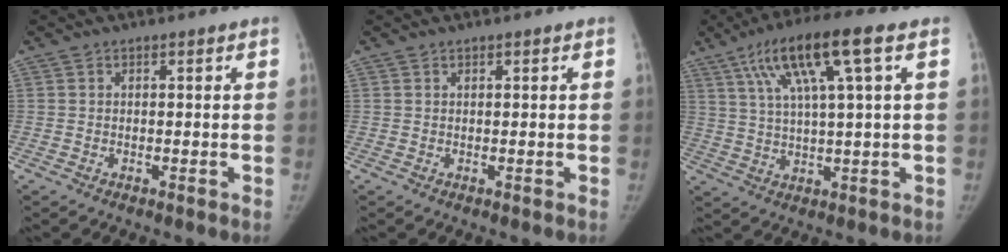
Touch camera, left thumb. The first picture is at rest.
{"total": 0.0}
{"total": 13.7, "force": [5.8, 1.7, 12.3], "torque": [-0.237, 0.003, 0.103]}